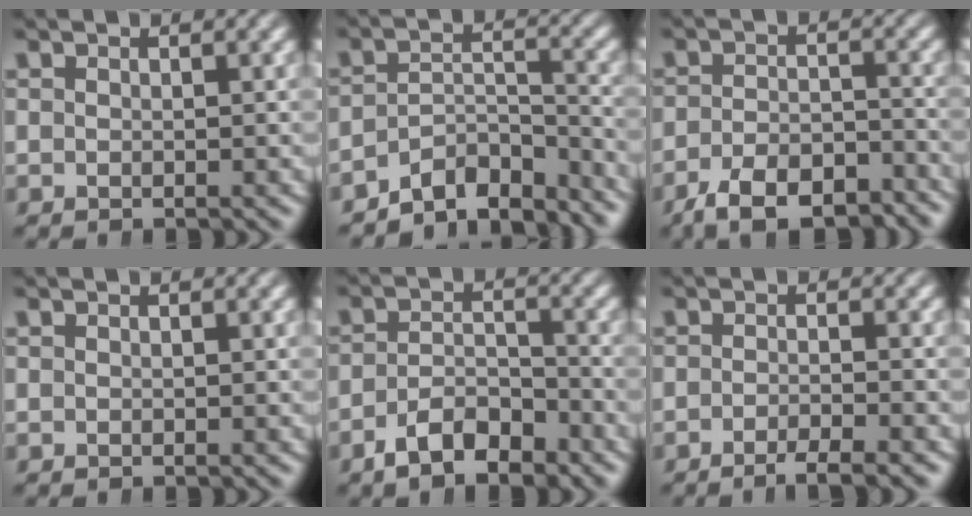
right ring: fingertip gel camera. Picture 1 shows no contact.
{"total": 9.3, "force": [-7.5, 3.8, 3.9], "torque": [-0.067, -0.039, -0.109]}
{"total": 6.2, "force": [-5.1, 2.3, 2.7], "torque": [-0.033, -0.016, -0.079]}
{"total": 0.0}
{"total": 4.9, "force": [-3.9, 2.0, 2.2], "torque": [-0.032, -0.012, -0.060]}
{"total": 3.2, "force": [-2.7, 0.5, 1.6], "torque": [-0.021, -0.005, -0.048]}